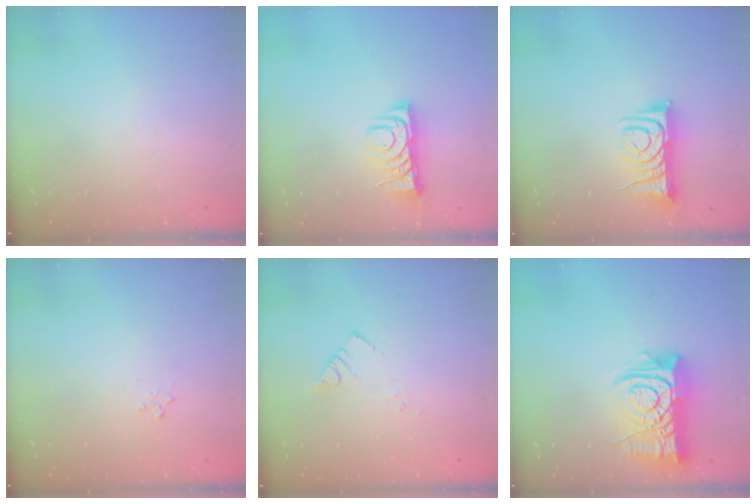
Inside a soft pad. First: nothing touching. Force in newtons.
{"total": 7.0, "press": 7.0, "slide": 0.7}
{"total": 8.4, "press": 8.3, "slide": 1.0}
{"total": 2.9, "press": 2.8, "slide": 0.4}
{"total": 2.5, "press": 2.5, "slide": 0.3}
{"total": 13.2, "press": 13.2, "slide": 1.5}